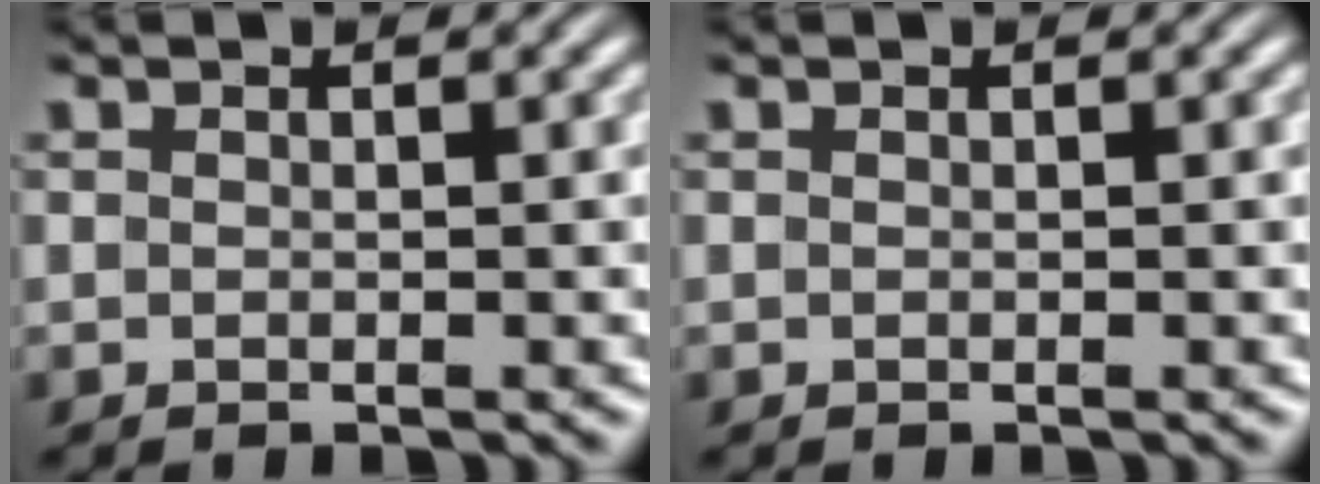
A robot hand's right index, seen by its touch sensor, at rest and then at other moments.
{"total": 0.0}